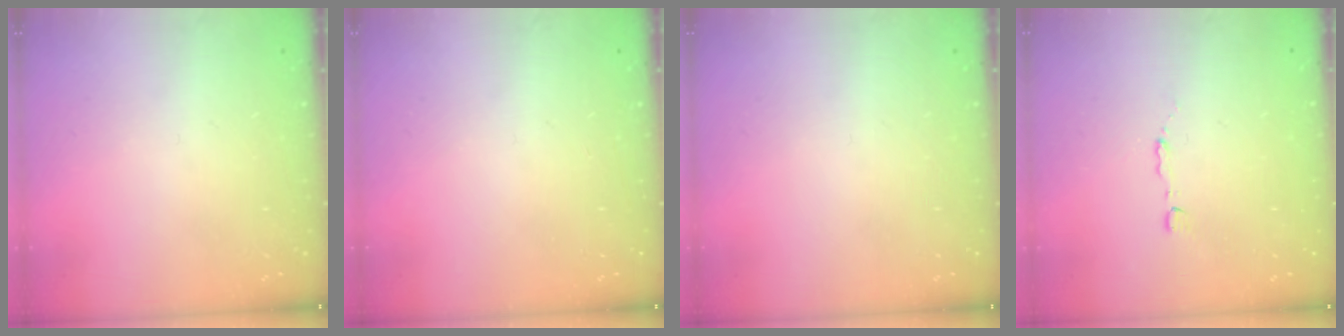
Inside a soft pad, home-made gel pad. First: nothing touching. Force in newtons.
{"total": 0.0}
{"total": 0.0}
{"total": 1.1, "press": 1.1, "slide": 0.1}